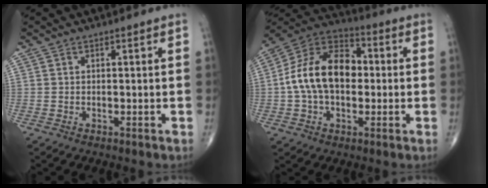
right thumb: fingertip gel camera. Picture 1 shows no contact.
{"total": 16.7, "force": [0.1, 10.7, 12.8], "torque": [-0.210, 0.034, -0.010]}